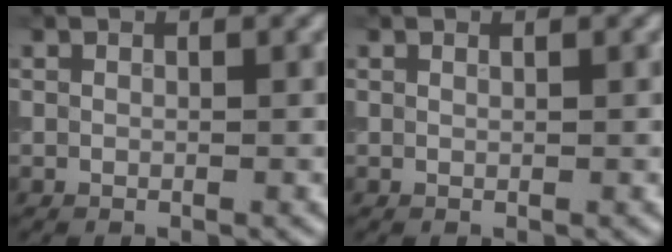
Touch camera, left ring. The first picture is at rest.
{"total": 0.0}